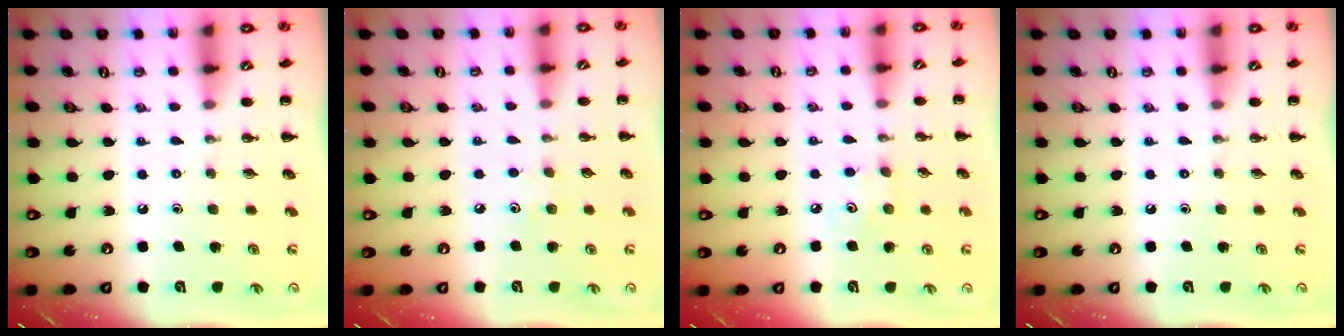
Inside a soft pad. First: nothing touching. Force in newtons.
{"total": 4.8, "press": 4.6, "slide": 1.2}
{"total": 3.8, "press": 3.6, "slide": 1.0}
{"total": 0.0}